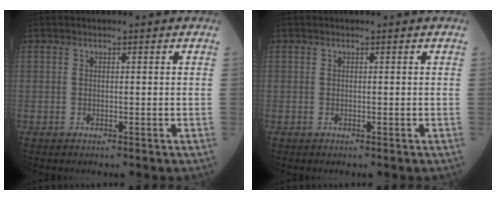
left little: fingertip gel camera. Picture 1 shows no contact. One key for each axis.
{"total": 0.0}